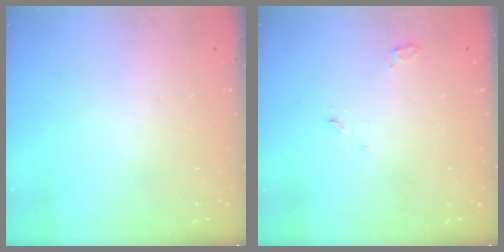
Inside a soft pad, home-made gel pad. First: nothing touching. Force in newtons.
{"total": 2.8, "press": 2.7, "slide": 0.7}